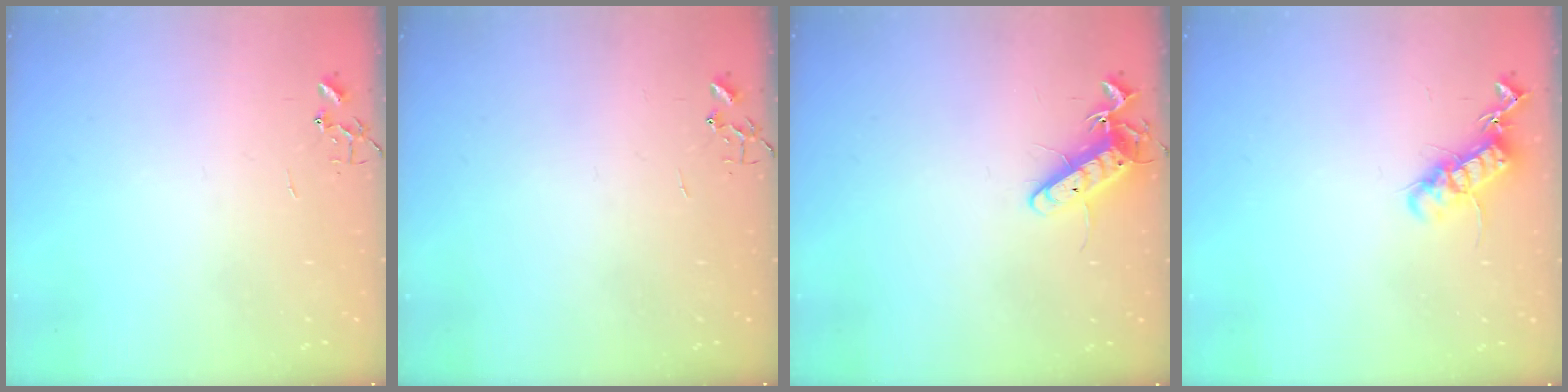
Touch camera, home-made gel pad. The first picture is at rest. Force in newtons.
{"total": 0.0}
{"total": 11.4, "press": 11.4, "slide": 0.9}
{"total": 12.9, "press": 12.9, "slide": 0.3}